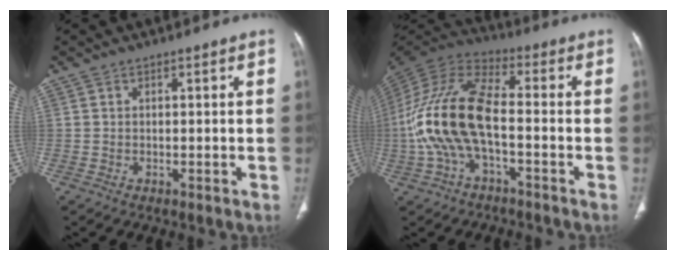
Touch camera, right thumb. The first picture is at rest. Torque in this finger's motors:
{"motor_torque": [-0.20, 1.76, 2.40, -0.36, 0.31]}